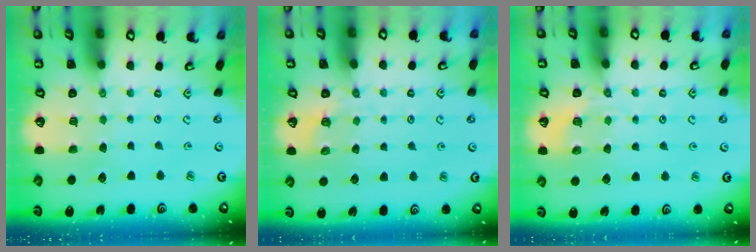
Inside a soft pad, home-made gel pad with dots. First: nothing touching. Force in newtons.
{"total": 2.3, "press": 1.5, "slide": 1.7}
{"total": 3.8, "press": 3.3, "slide": 1.8}